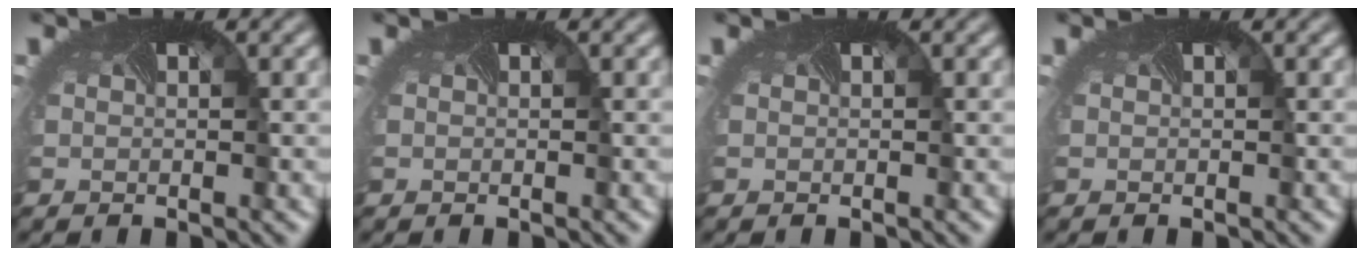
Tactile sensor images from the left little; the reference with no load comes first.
{"total": 0.0}
{"total": 0.0}
{"total": 0.0}